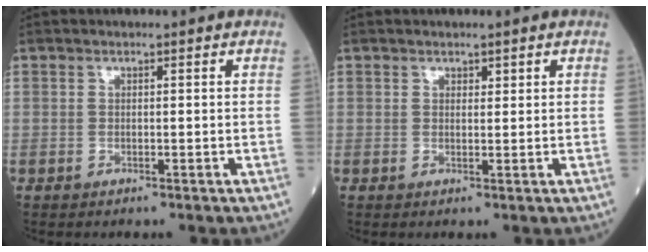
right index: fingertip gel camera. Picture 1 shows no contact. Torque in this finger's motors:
{"motor_torque": [-0.01, -0.01, -0.02, -0.01]}